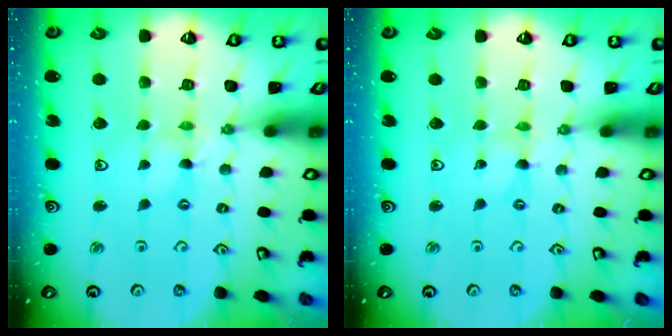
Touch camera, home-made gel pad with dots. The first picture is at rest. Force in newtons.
{"total": 0.0}